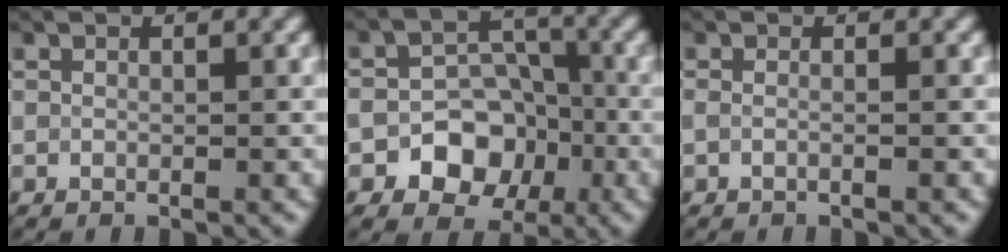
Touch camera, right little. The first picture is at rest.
{"total": 6.0, "force": [-2.5, 4.5, 3.1], "torque": [-0.029, -0.004, -0.039]}
{"total": 1.5, "force": [0.0, 0.8, 1.2], "torque": [-0.002, -0.006, -0.019]}